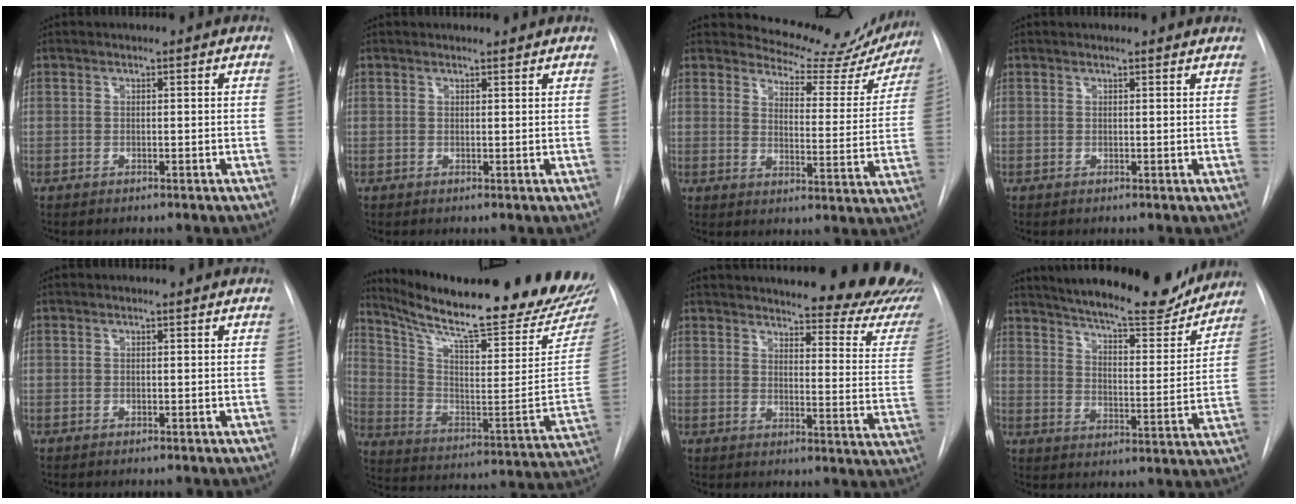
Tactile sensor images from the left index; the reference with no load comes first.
{"total": 1.4, "force": [1.3, 0.3, 0.1], "torque": [-0.008, 0.001, 0.013]}
{"total": 15.1, "force": [14.1, 4.7, 2.3], "torque": [-0.002, -0.064, 0.142]}
{"total": 2.8, "force": [2.7, 0.6, 0.4], "torque": [-0.007, 0.000, 0.018]}
{"total": 0.0}
{"total": 28.3, "force": [25.2, 2.0, 12.8], "torque": [-0.211, -0.107, 0.346]}
{"total": 24.6, "force": [22.8, 2.8, 8.9], "torque": [-0.119, -0.116, 0.253]}
{"total": 19.5, "force": [17.6, 3.2, 7.8], "torque": [-0.120, -0.037, 0.237]}